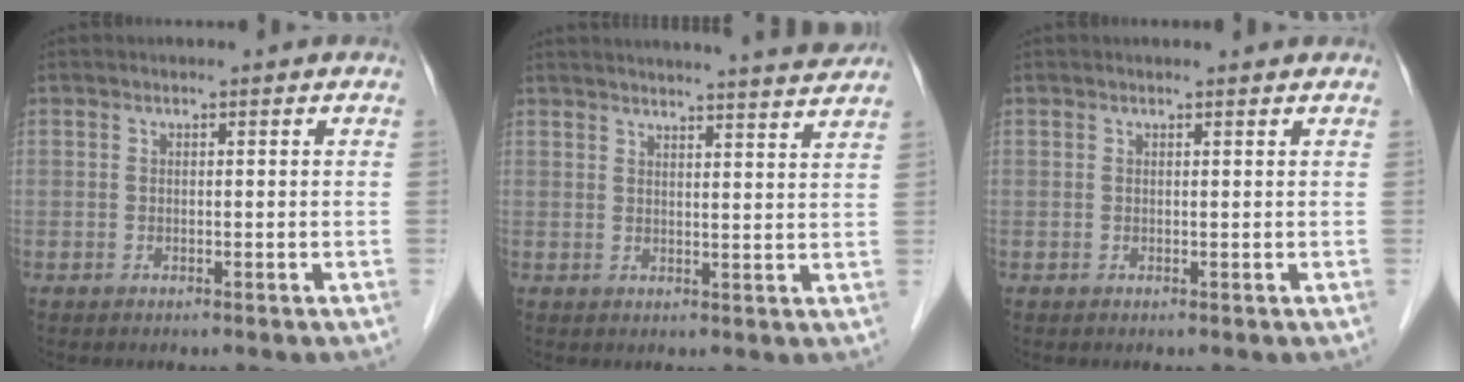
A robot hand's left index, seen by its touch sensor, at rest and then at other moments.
{"total": 14.0, "force": [13.2, -0.8, 4.4], "torque": [-0.068, -0.023, 0.157]}
{"total": 1.1, "force": [1.1, 0.0, 0.1], "torque": [-0.012, 0.002, 0.012]}